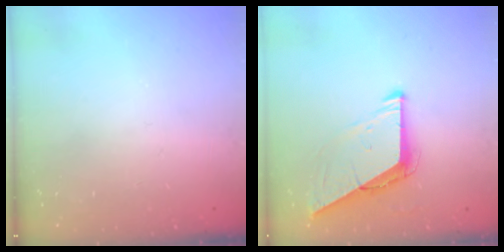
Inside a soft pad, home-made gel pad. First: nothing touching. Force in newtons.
{"total": 7.1, "press": 7.1, "slide": 0.5}